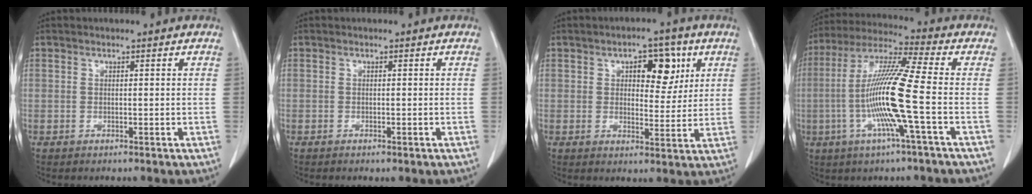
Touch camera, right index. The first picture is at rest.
{"total": 0.7, "force": [-0.5, 0.2, 0.5], "torque": [-0.010, -0.002, -0.004]}
{"total": 7.1, "force": [2.9, 3.5, 5.5], "torque": [-0.068, 0.012, 0.042]}
{"total": 14.0, "force": [-2.8, -1.0, 13.7], "torque": [-0.273, -0.004, -0.065]}